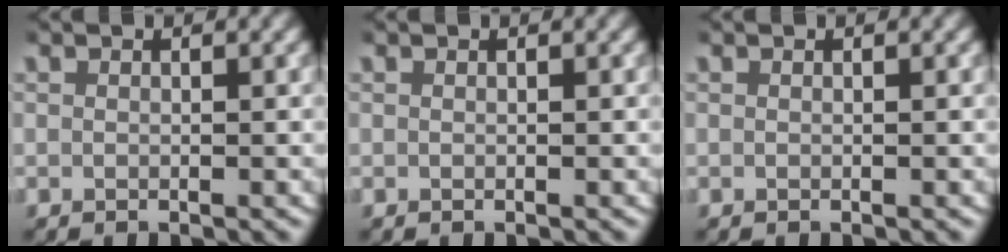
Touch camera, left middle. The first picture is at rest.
{"total": 0.0}
{"total": 0.0}